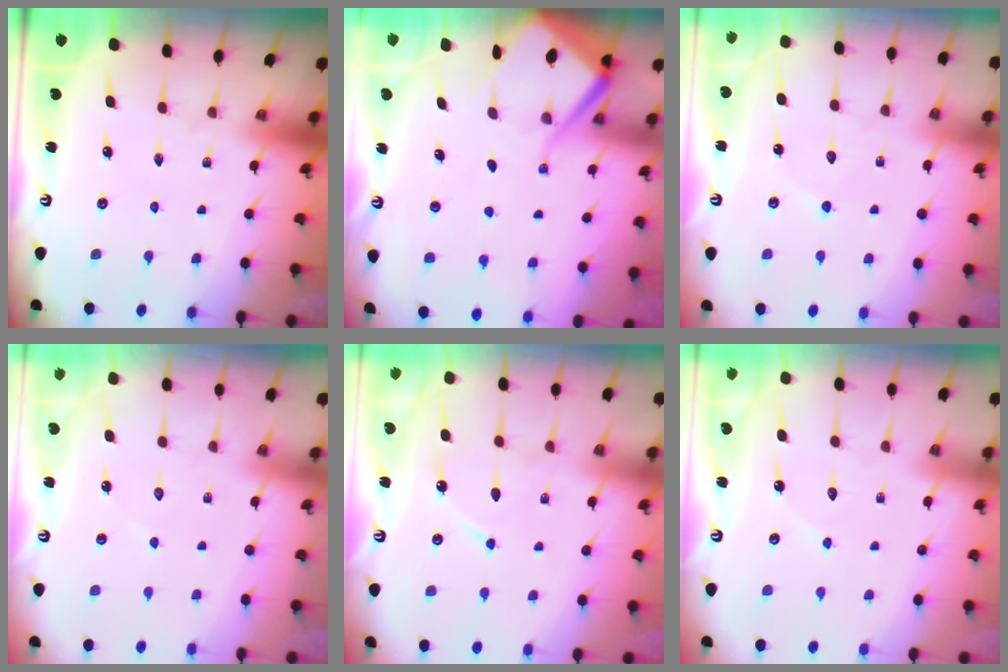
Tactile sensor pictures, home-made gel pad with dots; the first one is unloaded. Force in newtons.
{"total": 8.9, "press": 8.8, "slide": 0.8}
{"total": 3.5, "press": 3.5, "slide": 0.4}
{"total": 3.9, "press": 3.9, "slide": 0.5}
{"total": 8.6, "press": 8.5, "slide": 0.8}
{"total": 3.5, "press": 3.5, "slide": 0.1}